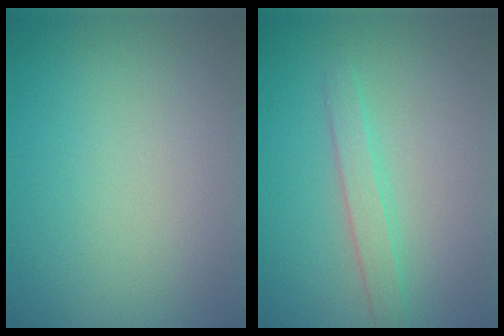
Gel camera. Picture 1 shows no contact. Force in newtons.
{"total": 1.9, "press": 1.9, "slide": 0.1}